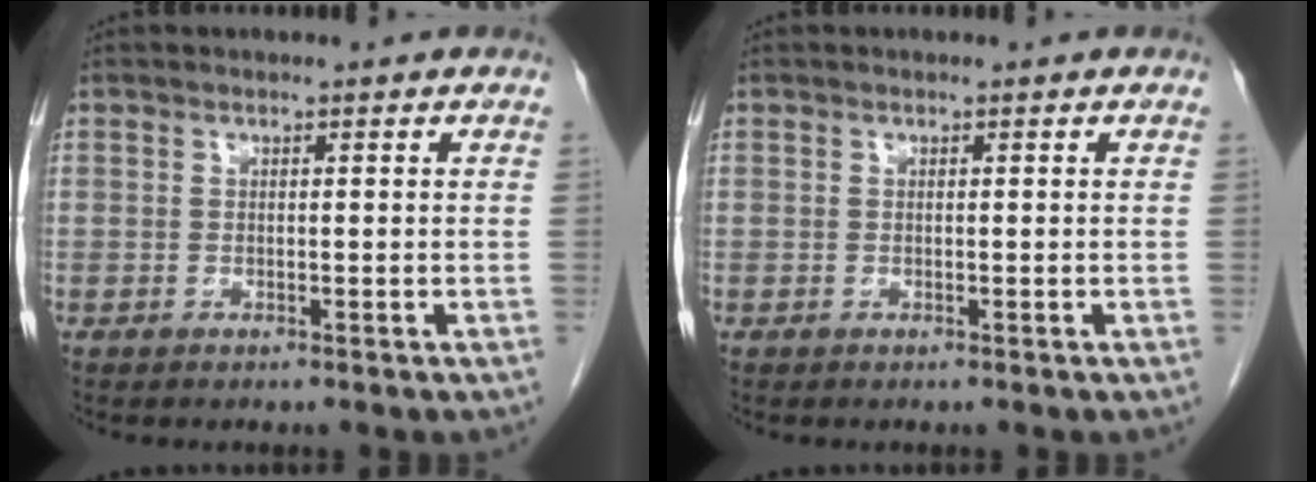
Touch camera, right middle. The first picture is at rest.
{"total": 0.0}